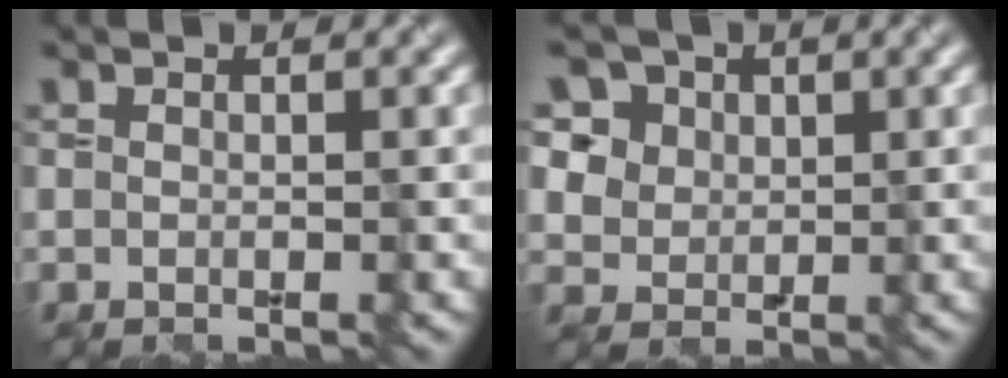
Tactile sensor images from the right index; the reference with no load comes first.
{"total": 9.8, "force": [5.3, 7.2, 4.1], "torque": [-0.101, 0.020, 0.078]}